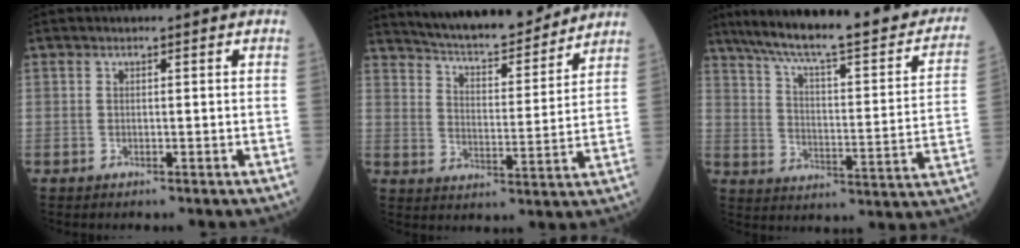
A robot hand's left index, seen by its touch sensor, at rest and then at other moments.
{"total": 16.5, "force": [15.2, 2.2, 6.0], "torque": [-0.097, -0.004, 0.228]}
{"total": 29.5, "force": [23.8, 4.1, 17.0], "torque": [-0.255, -0.026, 0.311]}